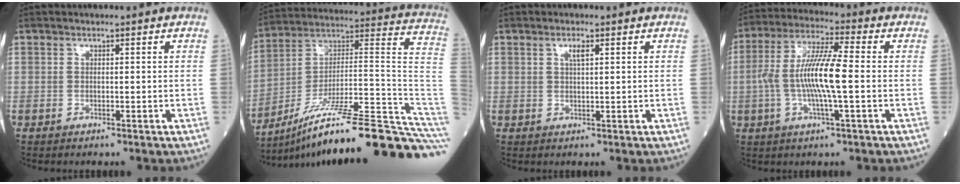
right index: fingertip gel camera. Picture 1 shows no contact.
{"total": 28.6, "force": [-21.9, 0.6, 18.4], "torque": [-0.161, 0.030, -0.337]}
{"total": 1.7, "force": [0.8, 0.3, 1.5], "torque": [-0.029, 0.001, 0.014]}
{"total": 11.3, "force": [-1.1, 1.0, 11.2], "torque": [-0.220, 0.007, -0.028]}